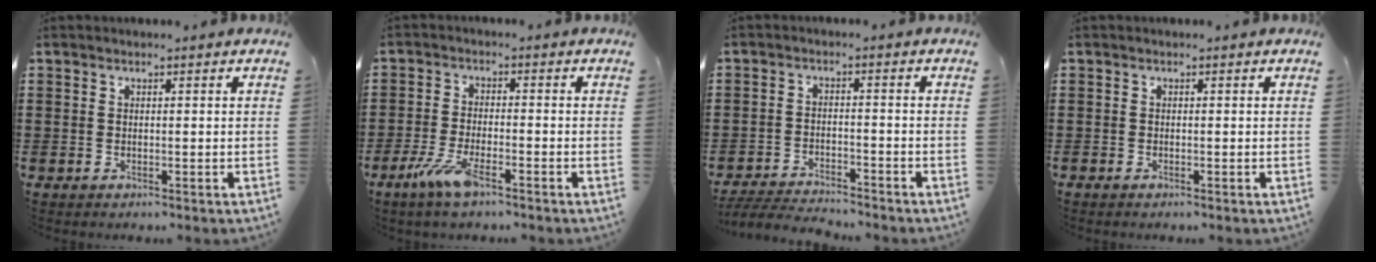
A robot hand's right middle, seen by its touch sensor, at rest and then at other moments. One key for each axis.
{"total": 6.0, "fx": -3.5, "fy": 1.5, "fz": 4.7, "tx": -0.110, "ty": -0.012, "tz": -0.068}
{"total": 4.0, "fx": -4.0, "fy": 0.3, "fz": 0.8, "tx": -0.022, "ty": -0.002, "tz": -0.085}
{"total": 0.0}